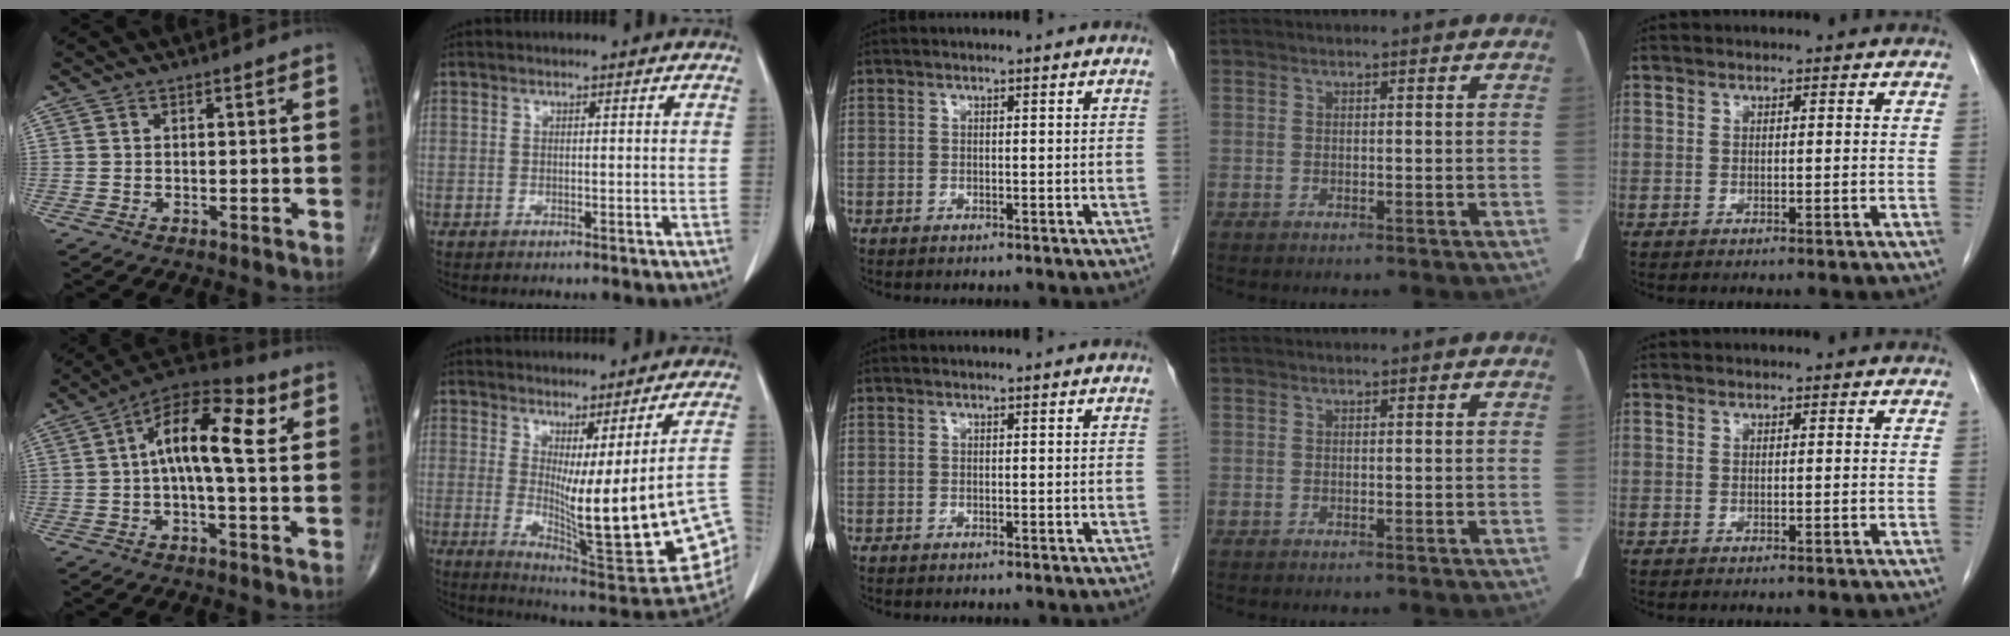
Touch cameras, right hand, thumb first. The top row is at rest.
{"thumb": {"total": 14.1, "force": [2.9, 5.1, 12.8], "torque": [-0.209, 0.030, 0.037]}, "index": {"total": 18.3, "force": [-2.1, 3.0, 18.0], "torque": [-0.202, -0.025, -0.005]}}